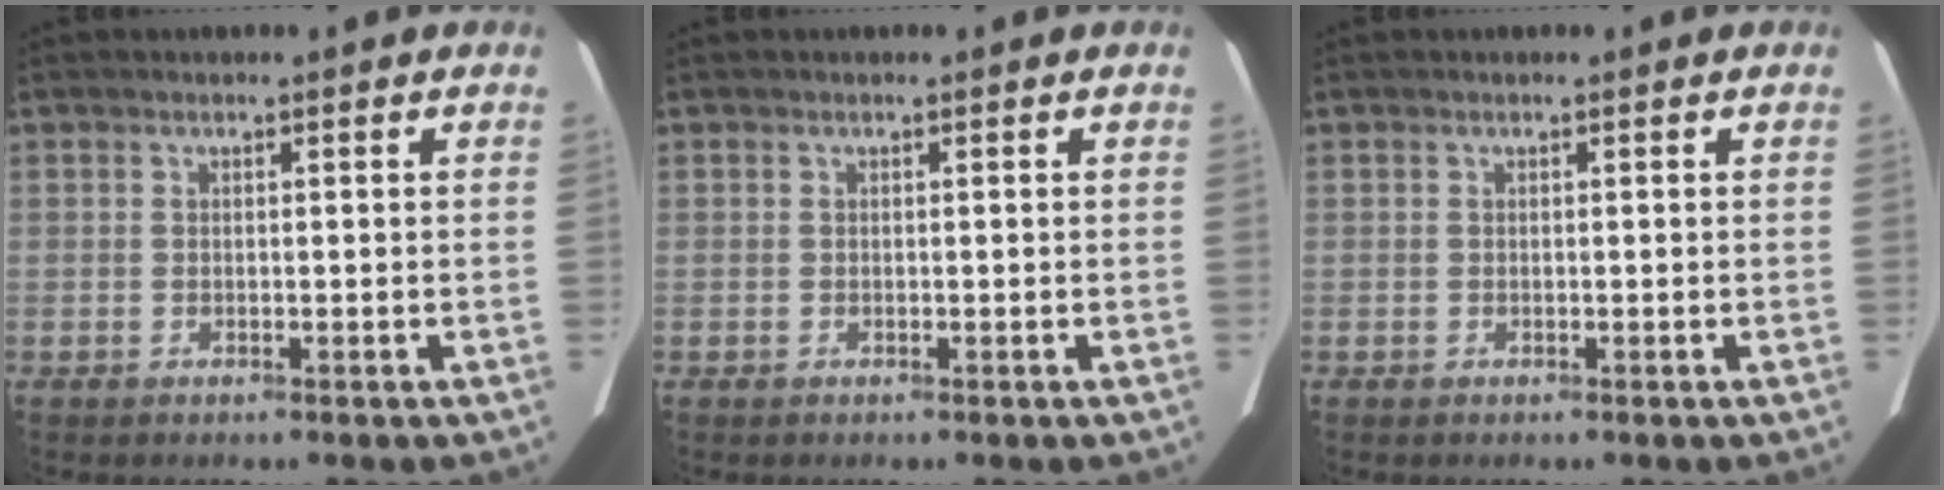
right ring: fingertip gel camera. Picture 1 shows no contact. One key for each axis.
{"total": 0.0}
{"total": 0.0}